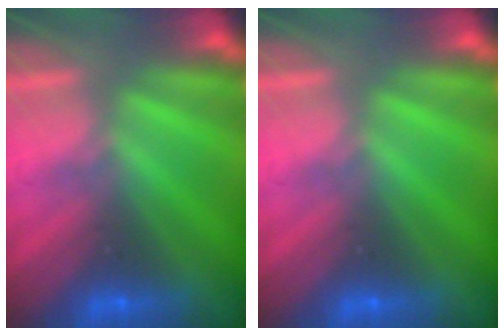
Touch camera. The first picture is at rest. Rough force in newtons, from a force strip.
{"total": 0.0}